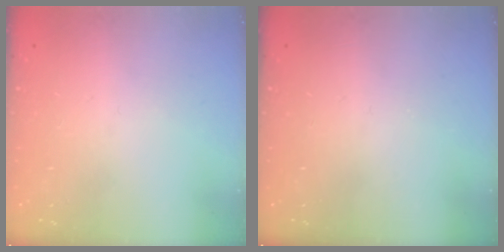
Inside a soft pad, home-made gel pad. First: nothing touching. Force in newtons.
{"total": 0.0}